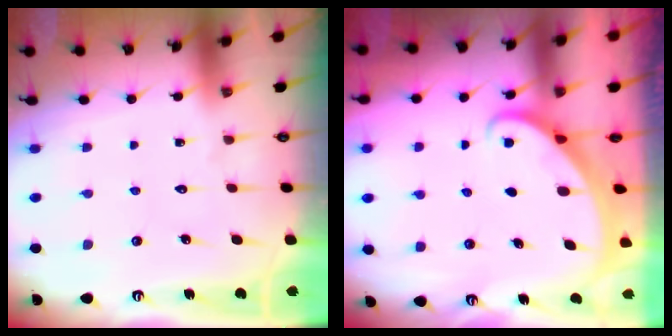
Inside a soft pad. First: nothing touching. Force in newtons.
{"total": 1.6, "press": 1.6, "slide": 0.0}